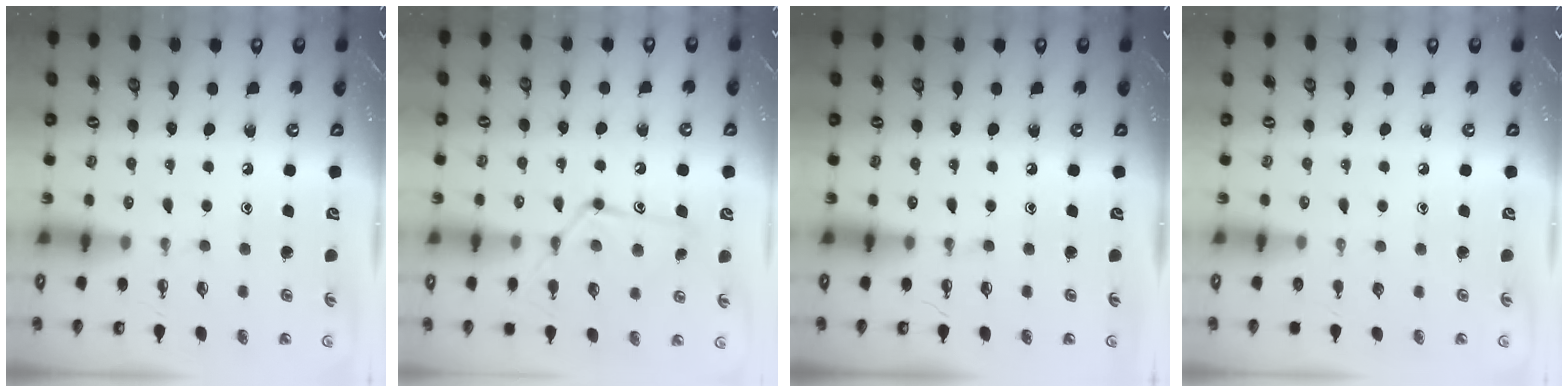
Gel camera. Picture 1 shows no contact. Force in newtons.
{"total": 13.9, "press": 13.9, "slide": 0.8}
{"total": 0.0}
{"total": 0.0}